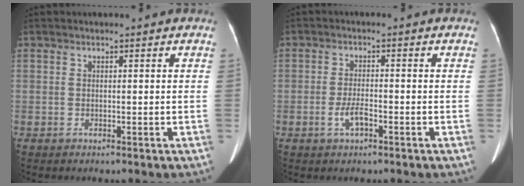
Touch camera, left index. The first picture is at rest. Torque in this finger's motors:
{"motor_torque": [0.43, 0.17, 0.35, 0.10]}